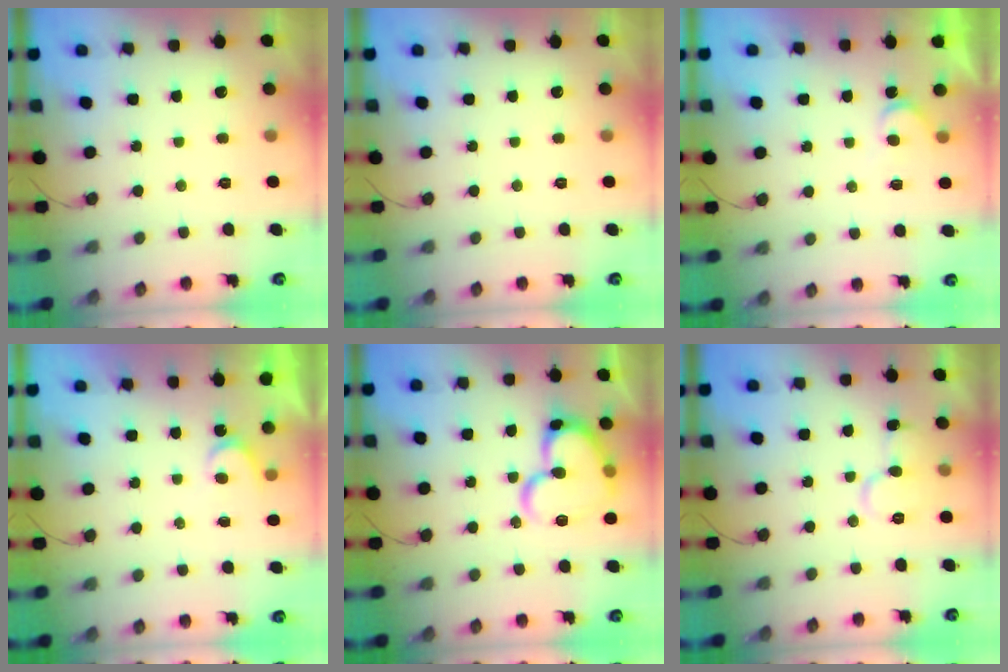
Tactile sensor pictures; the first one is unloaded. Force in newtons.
{"total": 0.0}
{"total": 4.5, "press": 4.5, "slide": 0.4}
{"total": 3.7, "press": 3.7, "slide": 0.3}
{"total": 17.7, "press": 17.6, "slide": 1.8}
{"total": 8.6, "press": 8.6, "slide": 1.0}